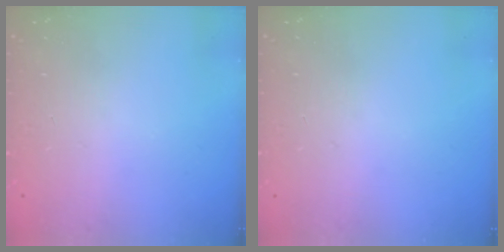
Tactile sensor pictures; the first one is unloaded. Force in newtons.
{"total": 0.0}